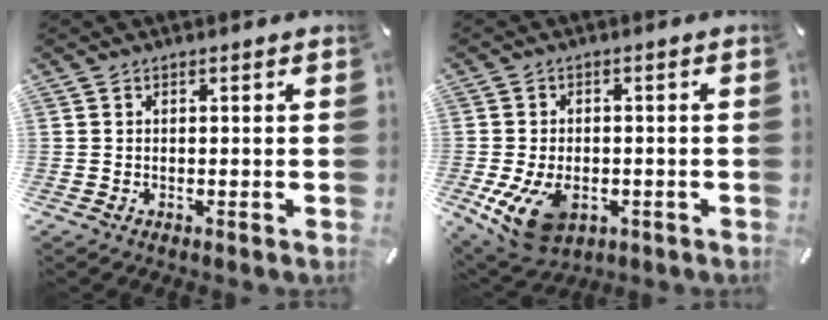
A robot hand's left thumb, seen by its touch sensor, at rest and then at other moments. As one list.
[{"total": 10.4, "force": [-3.2, 7.0, 7.0], "torque": [-0.136, 0.000, -0.055]}]